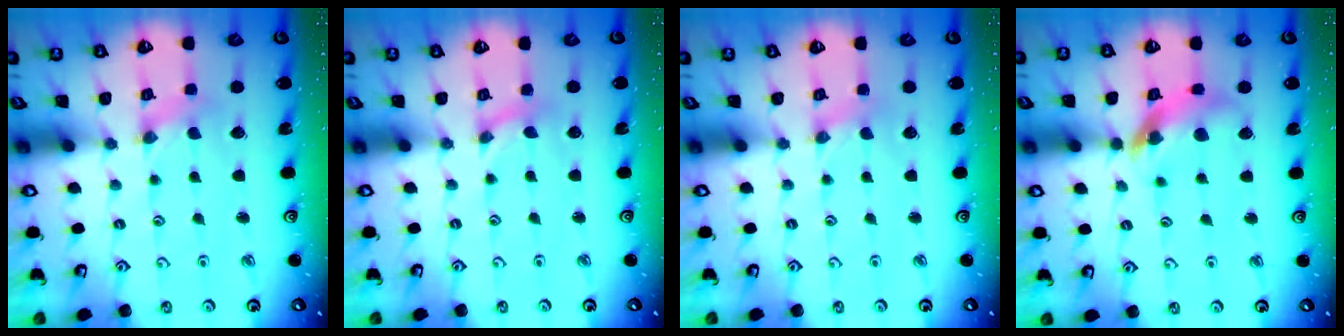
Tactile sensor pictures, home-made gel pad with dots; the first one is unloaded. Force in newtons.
{"total": 0.0}
{"total": 0.9, "press": 0.8, "slide": 0.2}
{"total": 13.0, "press": 12.9, "slide": 1.6}